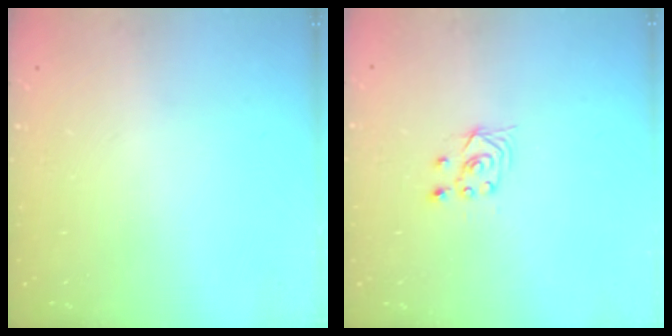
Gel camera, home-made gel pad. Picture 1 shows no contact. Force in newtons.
{"total": 2.9, "press": 2.5, "slide": 1.4}